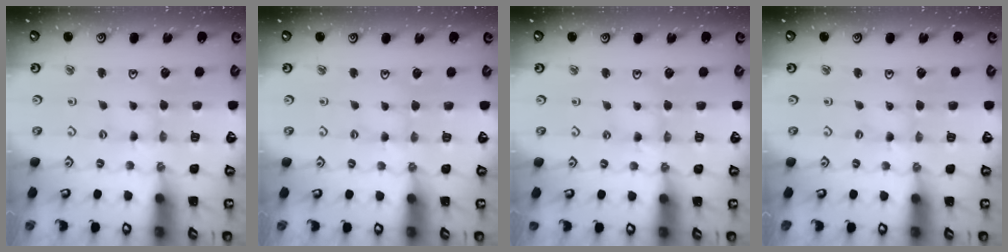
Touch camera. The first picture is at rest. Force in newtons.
{"total": 1.0, "press": 0.9, "slide": 0.2}
{"total": 0.6, "press": 0.6, "slide": 0.2}
{"total": 0.0}